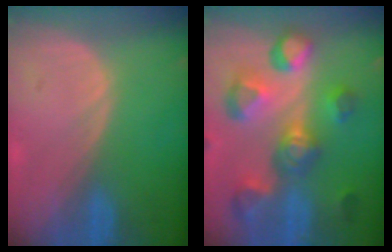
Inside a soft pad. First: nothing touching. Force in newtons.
{"total": 11.1, "press": 9.9, "slide": 5.1}